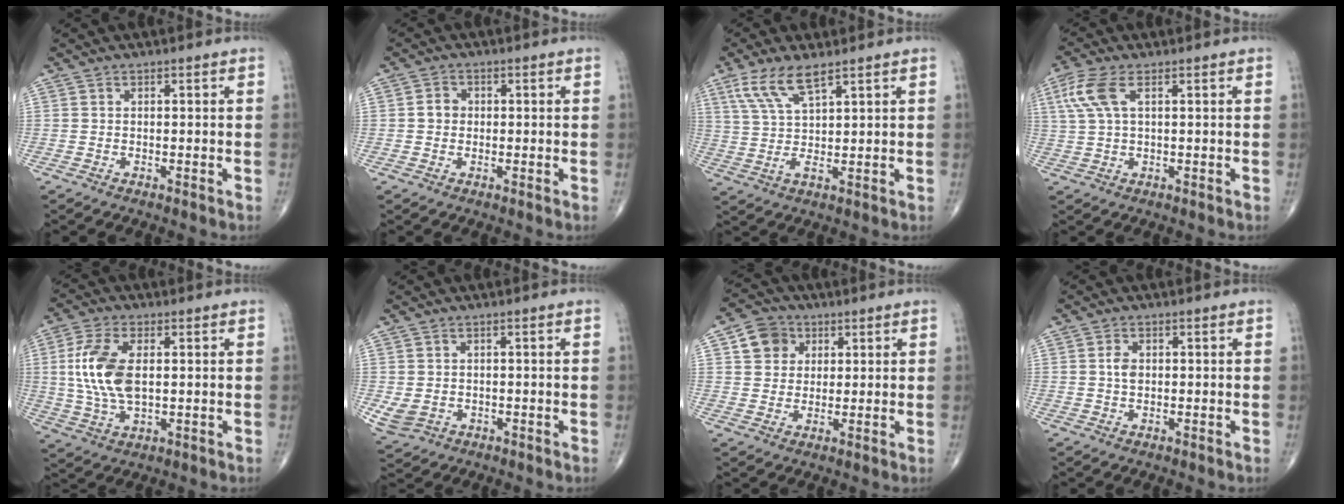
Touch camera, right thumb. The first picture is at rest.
{"total": 2.4, "force": [0.0, 2.2, 1.1], "torque": [-0.007, 0.006, -0.005]}
{"total": 7.5, "force": [4.6, 1.9, 5.6], "torque": [-0.118, -0.008, 0.100]}
{"total": 6.5, "force": [2.3, 2.7, 5.4], "torque": [-0.147, 0.013, 0.049]}
{"total": 11.5, "force": [1.3, 5.9, 9.8], "torque": [-0.209, -0.003, 0.028]}
{"total": 4.1, "force": [-0.7, 3.4, 2.2], "torque": [-0.043, -0.001, 0.001]}
{"total": 6.8, "force": [2.4, 5.9, 2.4], "torque": [-0.012, -0.002, 0.038]}
{"total": 2.1, "force": [0.2, 1.4, 1.5], "torque": [-0.021, 0.001, 0.003]}